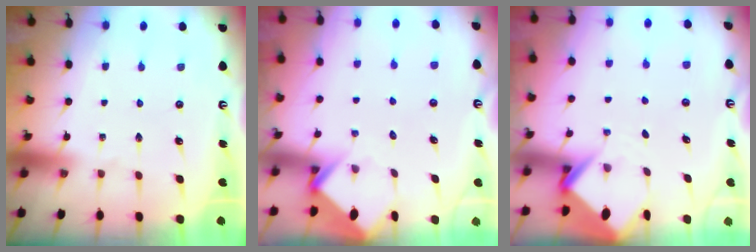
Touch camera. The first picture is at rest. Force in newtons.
{"total": 3.8, "press": 3.8, "slide": 0.2}
{"total": 4.0, "press": 3.9, "slide": 0.2}